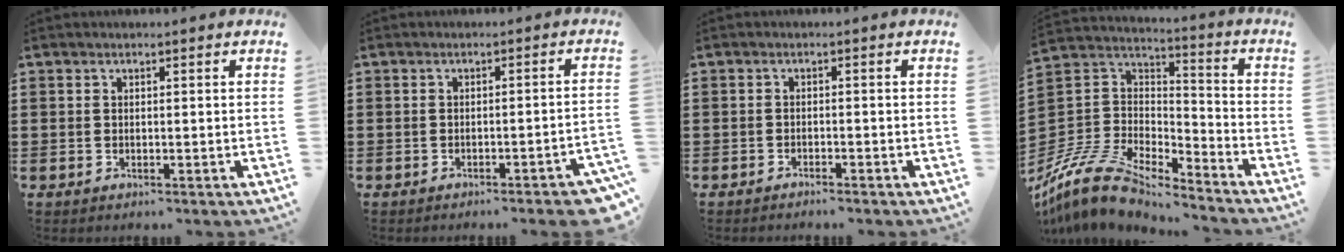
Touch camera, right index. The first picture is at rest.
{"total": 2.9, "force": [-2.1, -0.2, 1.9], "torque": [-0.029, -0.007, -0.038]}
{"total": 1.0, "force": [-1.0, 0.0, 0.1], "torque": [-0.005, 0.000, -0.021]}
{"total": 9.6, "force": [-8.6, 2.8, 3.2], "torque": [-0.098, 0.002, -0.181]}